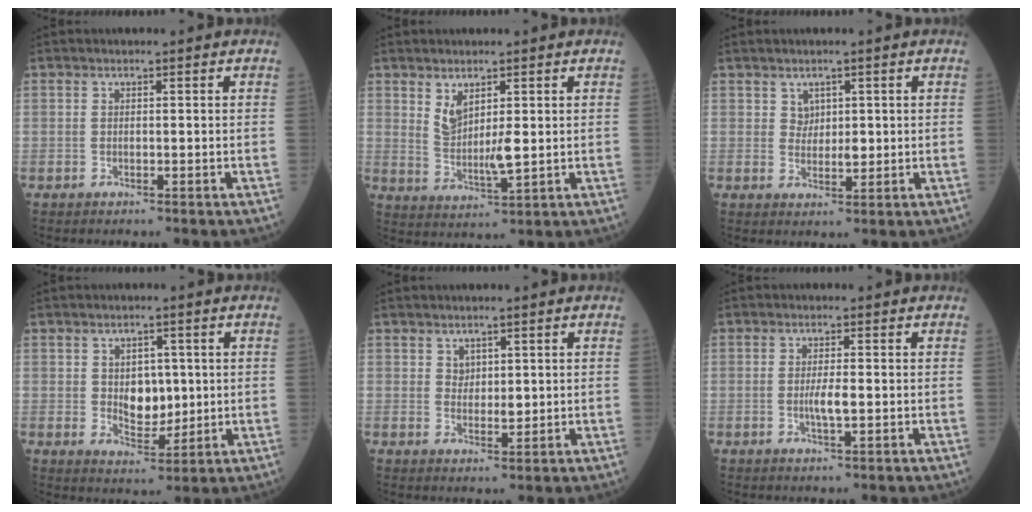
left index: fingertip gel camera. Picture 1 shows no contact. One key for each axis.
{"total": 5.1, "fx": 1.8, "fy": 1.5, "fz": 4.5, "tx": -0.097, "ty": -0.005, "tz": 0.044}
{"total": 2.4, "fx": 1.2, "fy": 1.8, "fz": 1.1, "tx": -0.024, "ty": 0.002, "tz": 0.025}
{"total": 5.2, "fx": 0.8, "fy": 3.3, "fz": 3.9, "tx": -0.063, "ty": 0.001, "tz": 0.023}
{"total": 2.3, "fx": 1.4, "fy": 1.5, "fz": 1.1, "tx": -0.023, "ty": 0.001, "tz": 0.031}
{"total": 2.5, "fx": -0.2, "fy": 0.2, "fz": 2.4, "tx": -0.049, "ty": -0.003, "tz": -0.002}